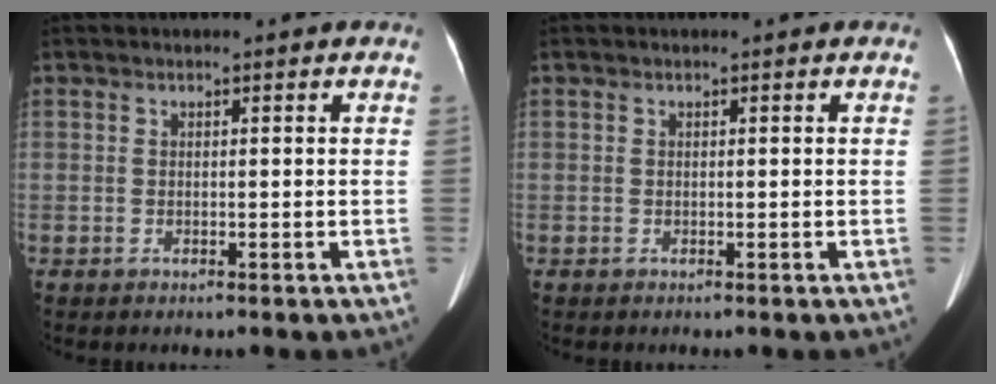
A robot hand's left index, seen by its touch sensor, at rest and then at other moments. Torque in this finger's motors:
{"motor_torque": [0.05, 0.00, -0.02, 0.02]}